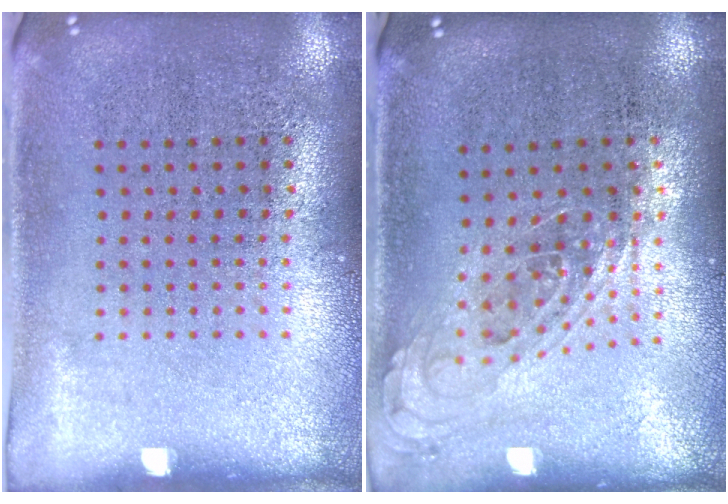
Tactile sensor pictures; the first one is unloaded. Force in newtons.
{"total": 0.8, "press": 0.7, "slide": 0.3}